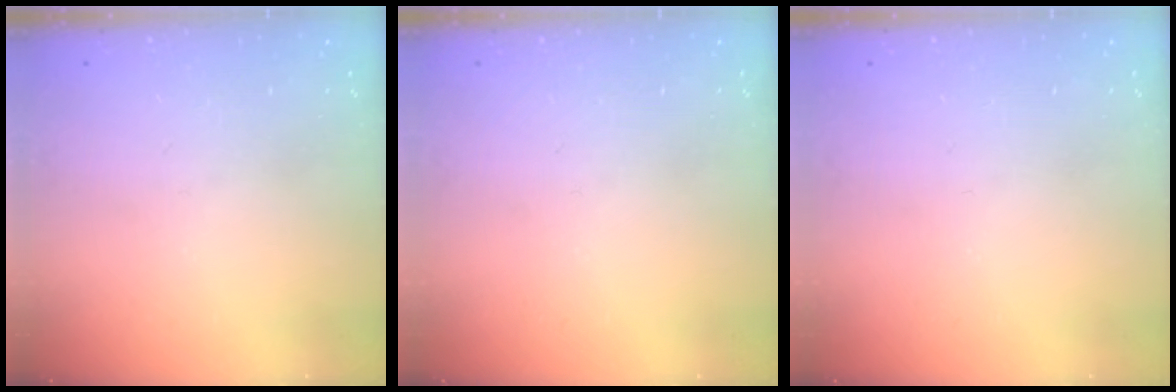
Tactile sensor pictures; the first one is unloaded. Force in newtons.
{"total": 0.0}
{"total": 0.0}